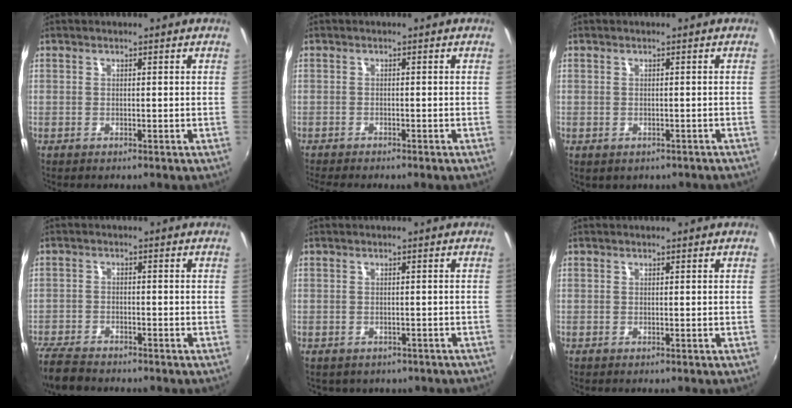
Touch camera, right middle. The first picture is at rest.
{"total": 3.3, "force": [-3.0, 0.1, 1.4], "torque": [-0.033, -0.017, -0.051]}
{"total": 1.8, "force": [-0.9, 1.3, 0.8], "torque": [-0.018, -0.006, -0.006]}
{"total": 7.1, "force": [-6.4, 1.8, 2.5], "torque": [-0.080, -0.024, -0.121]}
{"total": 3.2, "force": [-2.1, 2.1, 1.2], "torque": [-0.030, -0.011, -0.017]}
{"total": 0.0}